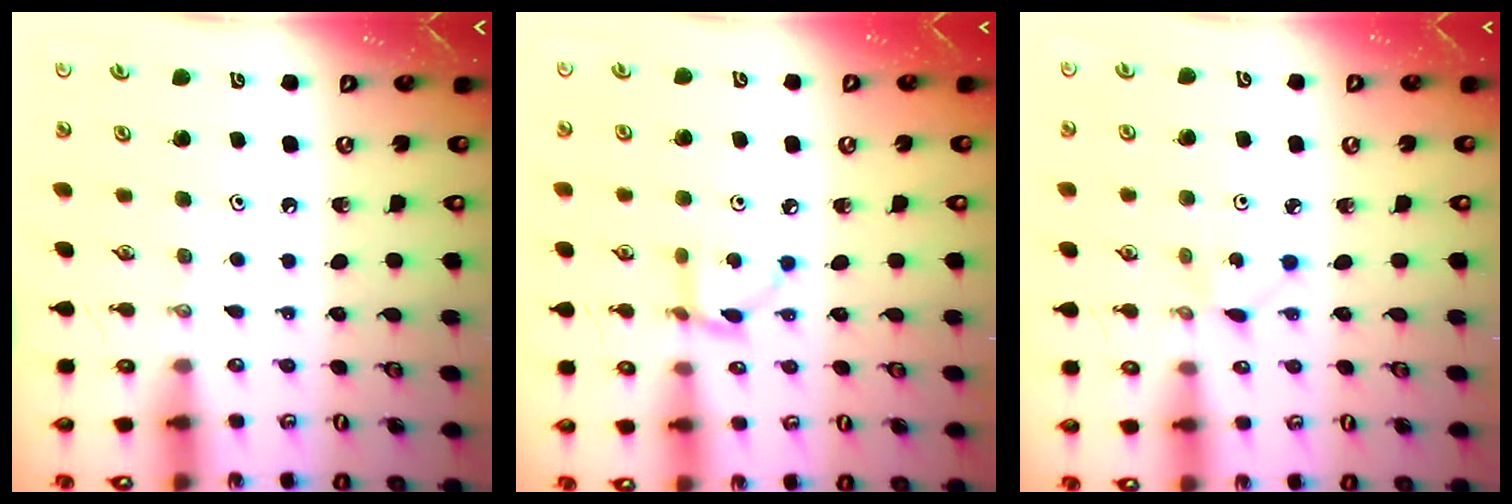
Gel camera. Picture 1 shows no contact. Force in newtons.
{"total": 4.0, "press": 4.0, "slide": 0.2}
{"total": 1.2, "press": 1.2, "slide": 0.2}